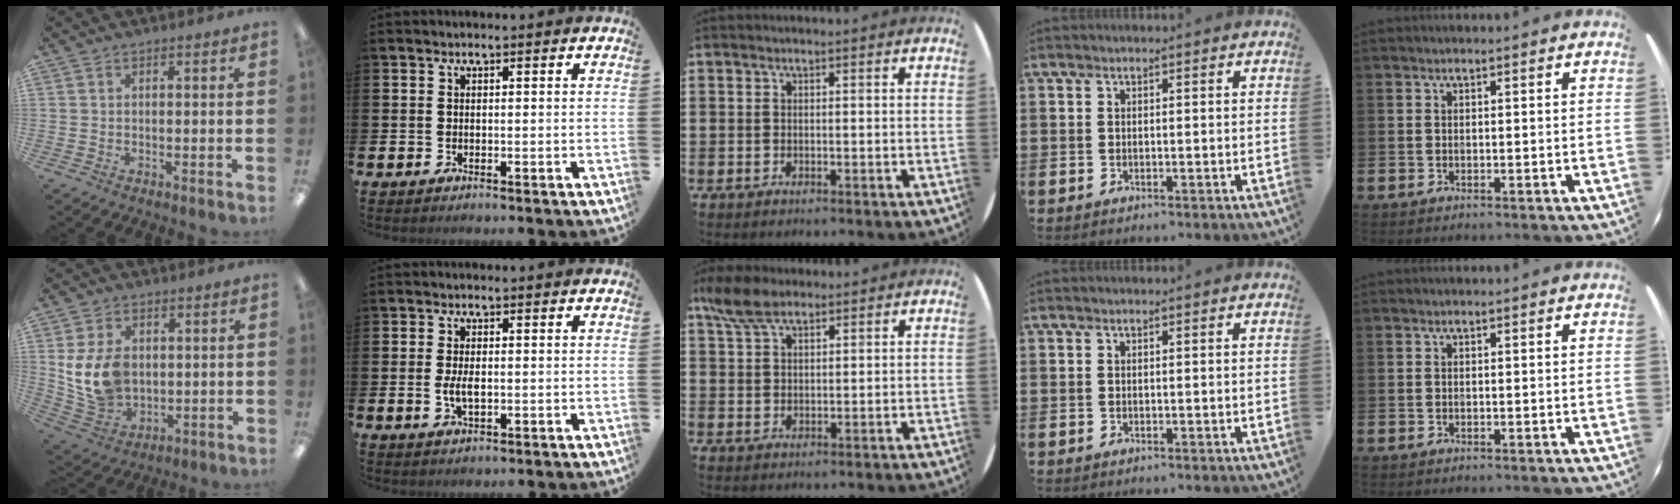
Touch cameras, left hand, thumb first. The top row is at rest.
{"thumb": {"total": 11.8, "force": [2.1, 8.8, 7.5], "torque": [-0.161, 0.003, 0.043]}, "index": {"total": 2.8, "force": [-0.2, 1.3, 2.4], "torque": [-0.043, 0.001, -0.005]}, "middle": {"total": 5.9, "force": [4.5, 2.4, 3.0], "torque": [-0.069, -0.001, 0.085]}}